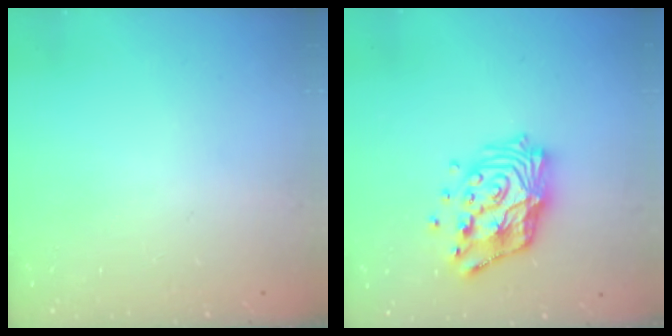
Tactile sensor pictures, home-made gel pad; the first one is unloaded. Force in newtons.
{"total": 15.7, "press": 15.7, "slide": 1.4}